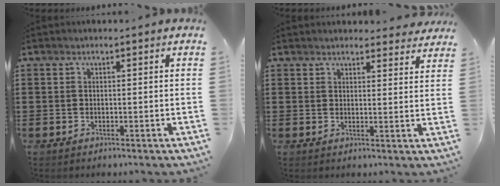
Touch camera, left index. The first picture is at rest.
{"total": 2.9, "force": [2.9, 0.3, 0.3], "torque": [-0.004, -0.010, 0.053]}